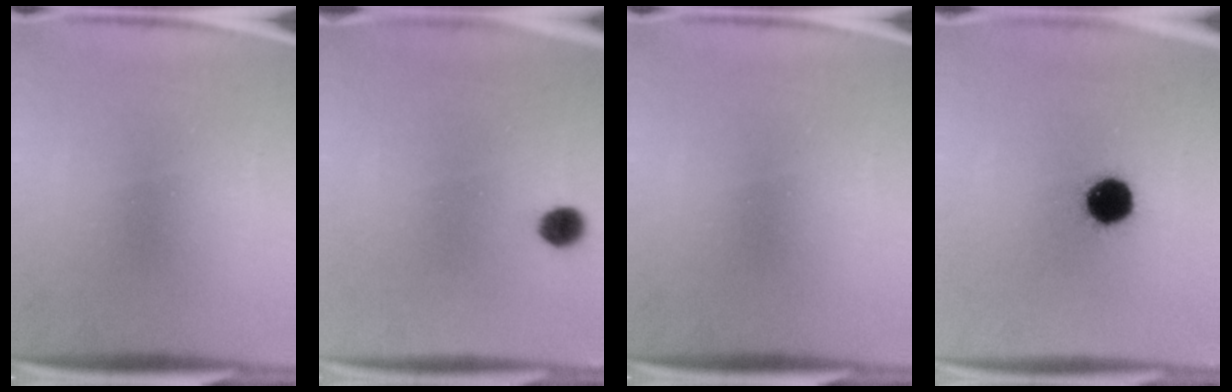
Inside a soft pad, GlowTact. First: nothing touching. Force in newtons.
{"total": 3.4}
{"total": 0.0}
{"total": 10.1}